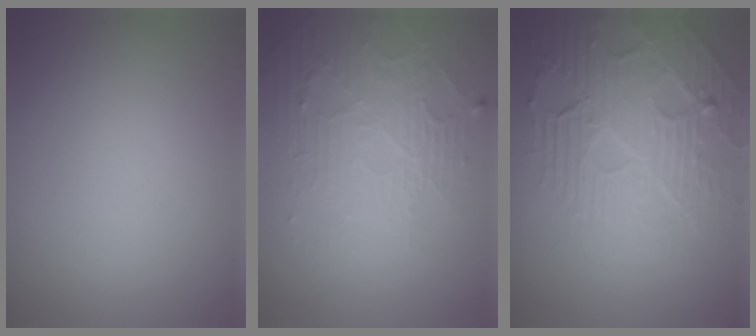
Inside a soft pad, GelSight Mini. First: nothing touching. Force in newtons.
{"total": 4.7, "press": 3.3, "slide": 3.3}
{"total": 7.8, "press": 5.5, "slide": 5.6}